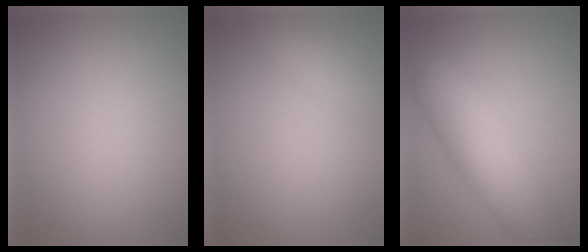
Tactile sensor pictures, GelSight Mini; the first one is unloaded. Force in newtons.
{"total": 2.5, "press": 2.5, "slide": 0.1}
{"total": 5.6, "press": 5.6, "slide": 0.3}